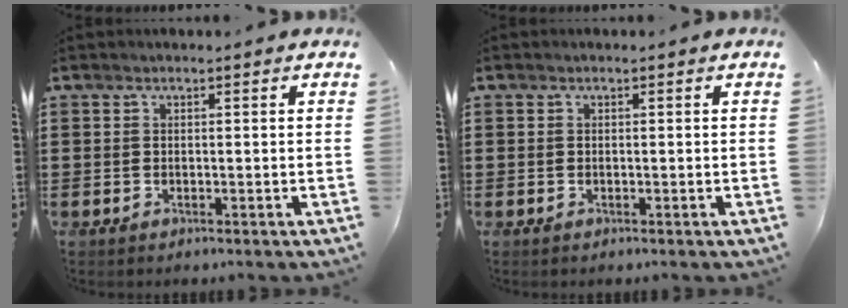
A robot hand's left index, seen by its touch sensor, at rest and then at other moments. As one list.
[{"total": 0.0}]